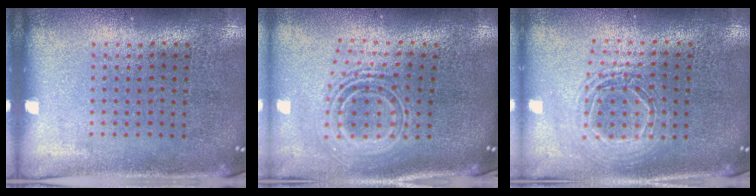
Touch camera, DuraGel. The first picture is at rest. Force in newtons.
{"total": 2.3, "press": 1.7, "slide": 1.6}
{"total": 1.6, "press": 1.4, "slide": 0.8}